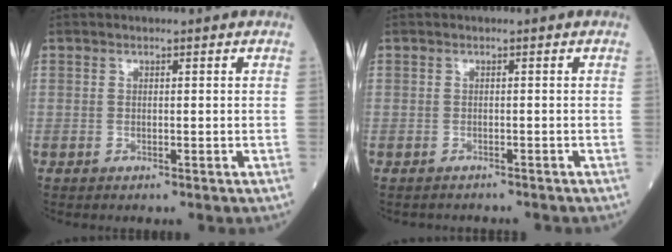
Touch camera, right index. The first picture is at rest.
{"total": 2.2, "force": [-2.0, 0.8, -0.2], "torque": [-0.001, 0.000, -0.033]}